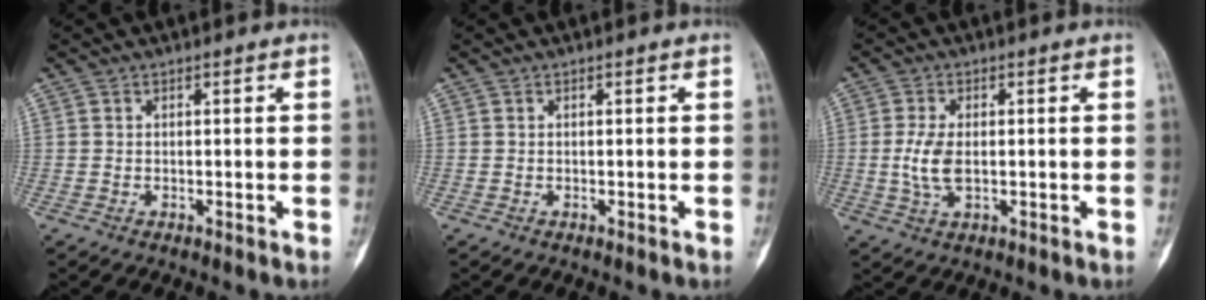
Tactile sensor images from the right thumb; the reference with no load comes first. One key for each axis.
{"total": 0.0}
{"total": 5.5, "fx": -0.2, "fy": 2.8, "fz": 4.7, "tx": -0.105, "ty": -0.003, "tz": -0.005}